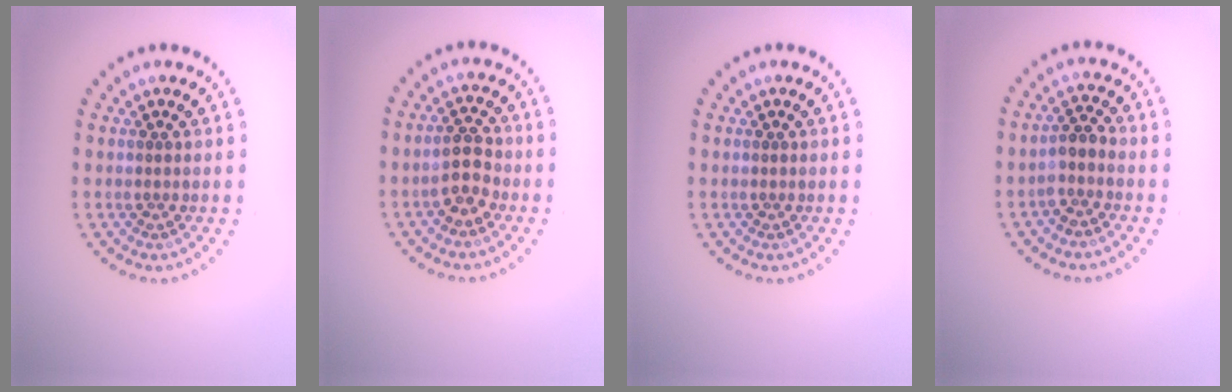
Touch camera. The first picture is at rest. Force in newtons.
{"total": 2.8, "press": 2.7, "slide": 0.7}
{"total": 0.0}
{"total": 1.9, "press": 1.6, "slide": 1.1}